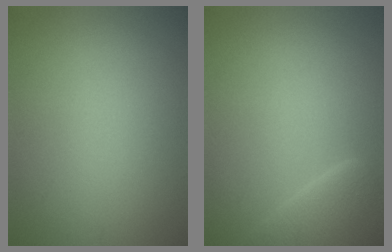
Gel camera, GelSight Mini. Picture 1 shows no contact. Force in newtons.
{"total": 3.7, "press": 3.7, "slide": 0.3}